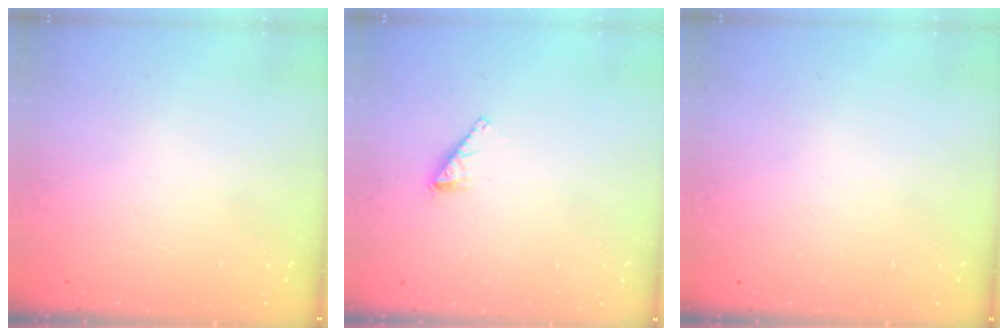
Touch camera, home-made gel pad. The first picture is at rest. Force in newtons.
{"total": 1.8, "press": 1.7, "slide": 0.1}
{"total": 0.0}